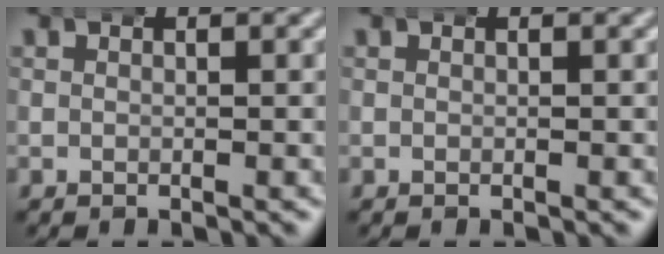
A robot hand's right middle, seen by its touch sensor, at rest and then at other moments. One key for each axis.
{"total": 0.0}